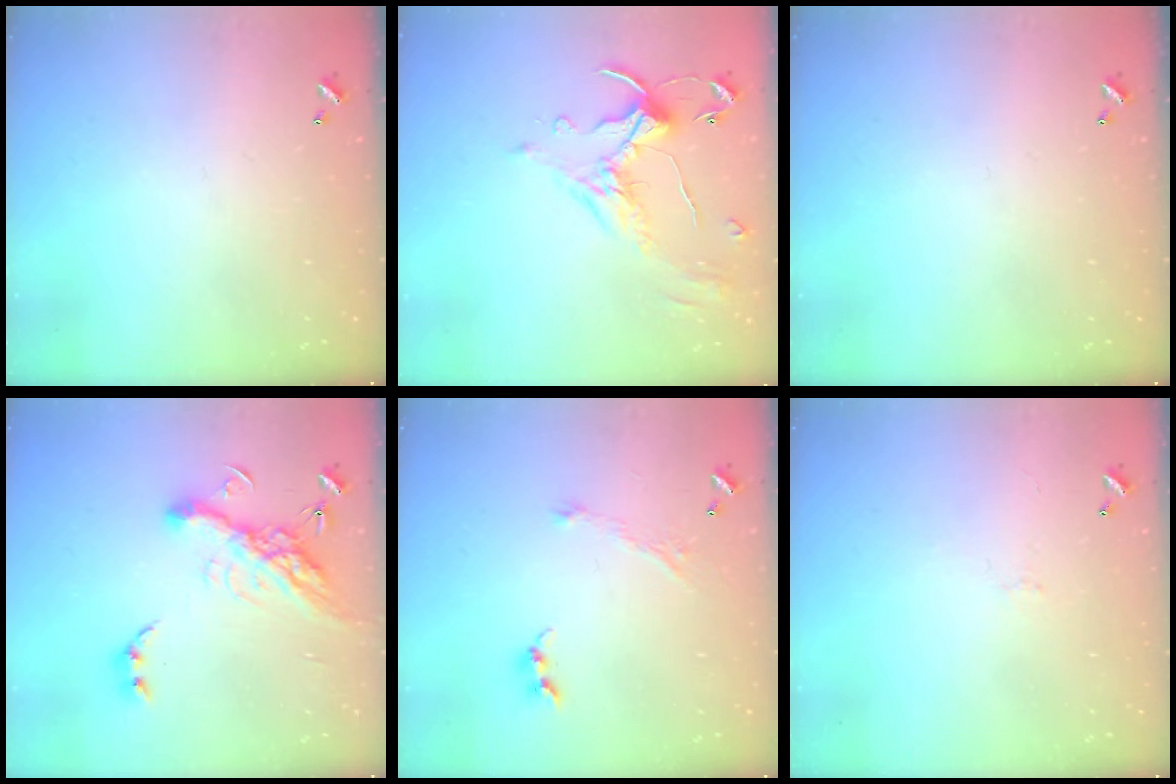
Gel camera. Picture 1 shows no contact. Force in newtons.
{"total": 1.7, "press": 1.3, "slide": 1.1}
{"total": 0.0}
{"total": 16.4, "press": 16.3, "slide": 2.0}
{"total": 2.3, "press": 2.3, "slide": 0.4}
{"total": 0.6, "press": 0.2, "slide": 0.6}